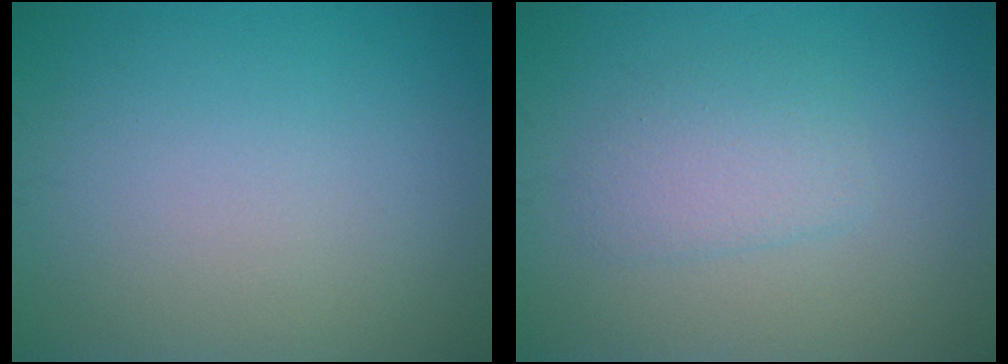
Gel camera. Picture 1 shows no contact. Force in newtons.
{"total": 2.4, "press": 2.4, "slide": 0.1}